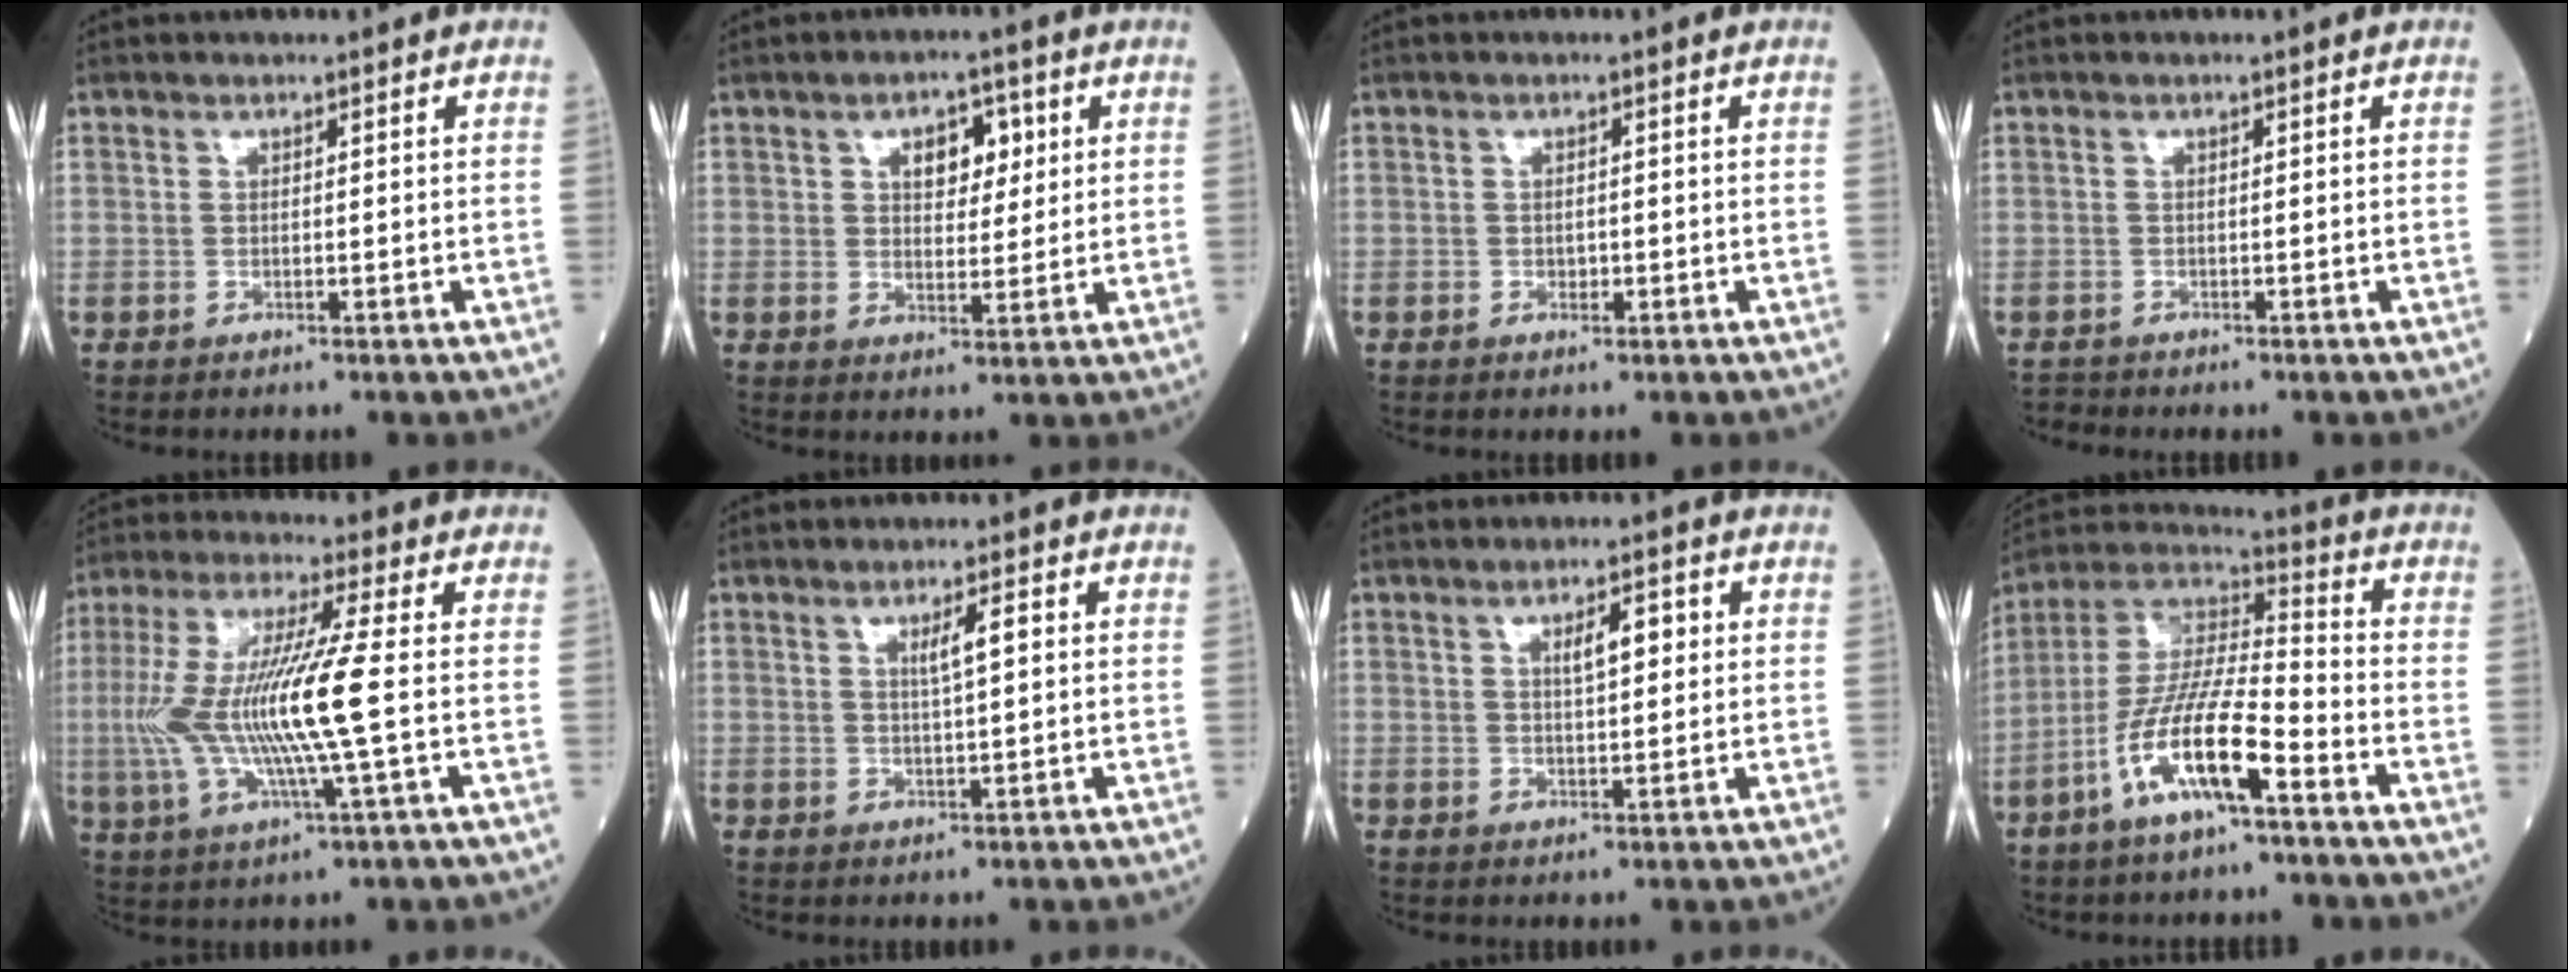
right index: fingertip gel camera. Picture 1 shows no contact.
{"total": 5.3, "force": [2.0, 3.0, 3.9], "torque": [-0.057, 0.010, 0.032]}
{"total": 1.0, "force": [-0.4, 0.6, 0.6], "torque": [-0.008, 0.001, -0.005]}
{"total": 0.9, "force": [-0.8, 0.0, -0.4], "torque": [0.001, -0.006, -0.017]}
{"total": 14.2, "force": [-0.8, 0.6, 14.2], "torque": [-0.297, 0.003, -0.022]}
{"total": 3.1, "force": [0.9, 0.2, 3.0], "torque": [-0.054, 0.001, 0.017]}
{"total": 4.1, "force": [1.2, 1.2, 3.7], "torque": [-0.064, 0.008, 0.022]}
{"total": 13.8, "force": [-6.6, 2.4, 11.9], "torque": [-0.236, -0.002, -0.128]}